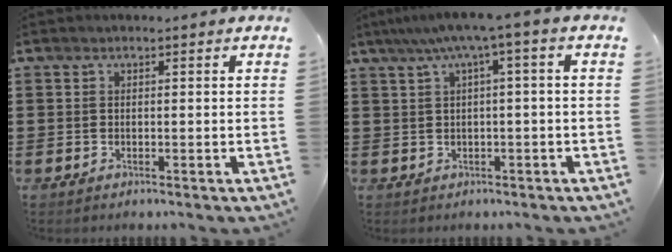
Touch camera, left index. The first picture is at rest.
{"total": 4.9, "force": [1.0, 0.0, 4.8], "torque": [-0.092, -0.003, 0.012]}